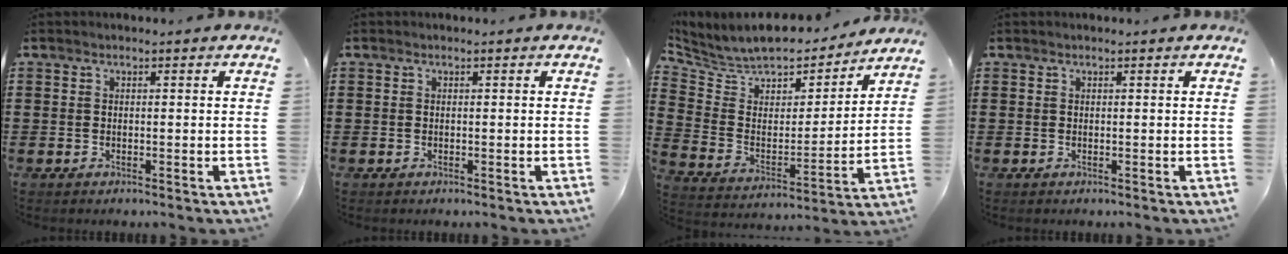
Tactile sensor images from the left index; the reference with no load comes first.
{"total": 0.0}
{"total": 7.2, "force": [6.9, 2.2, 0.6], "torque": [-0.062, -0.055, 0.117]}
{"total": 0.0}